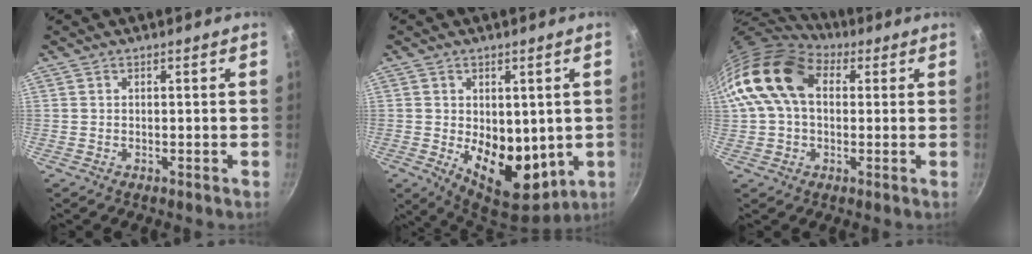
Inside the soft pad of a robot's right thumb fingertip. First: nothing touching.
{"total": 13.4, "force": [-0.7, 8.8, 10.1], "torque": [-0.122, -0.038, 0.008]}
{"total": 15.4, "force": [3.2, 10.6, 10.7], "torque": [-0.186, 0.021, 0.040]}